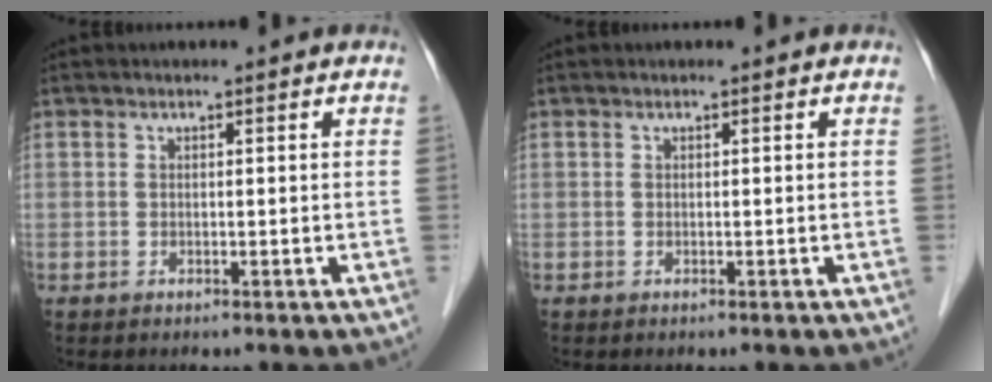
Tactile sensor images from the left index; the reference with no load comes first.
{"total": 0.0}